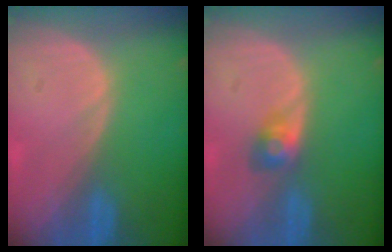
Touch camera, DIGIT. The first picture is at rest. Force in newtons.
{"total": 2.9, "press": 2.7, "slide": 1.1}